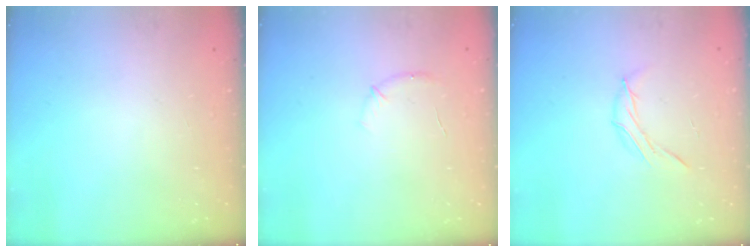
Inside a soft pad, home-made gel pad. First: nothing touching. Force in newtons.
{"total": 6.8, "press": 6.6, "slide": 1.8}
{"total": 6.3, "press": 6.2, "slide": 1.0}